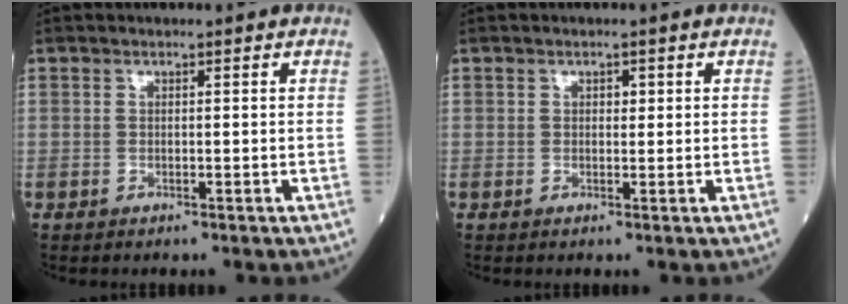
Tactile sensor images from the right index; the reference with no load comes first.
{"total": 0.9, "force": [0.3, 0.6, 0.6], "torque": [-0.005, 0.000, 0.003]}